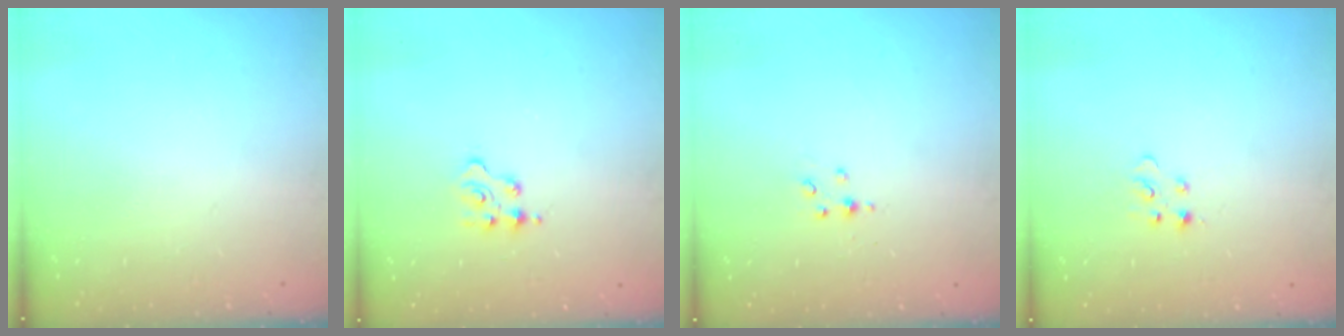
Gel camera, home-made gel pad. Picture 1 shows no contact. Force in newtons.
{"total": 2.4, "press": 2.3, "slide": 0.5}
{"total": 2.9, "press": 2.9, "slide": 0.4}
{"total": 2.9, "press": 2.9, "slide": 0.4}